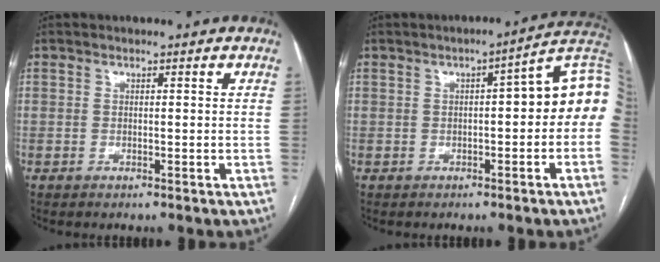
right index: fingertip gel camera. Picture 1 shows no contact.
{"total": 9.9, "force": [0.5, 2.3, 9.6], "torque": [-0.121, 0.044, 0.002]}